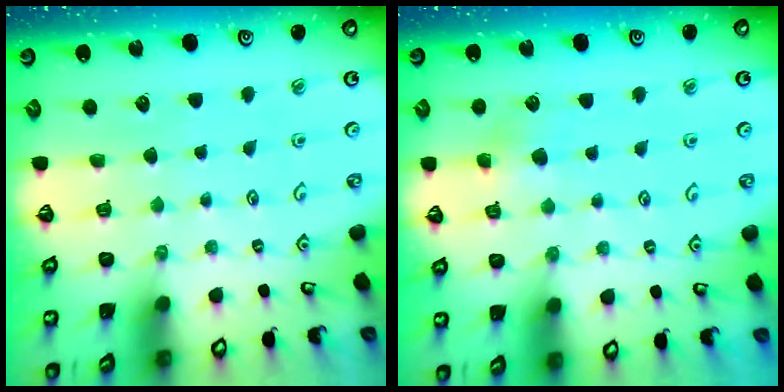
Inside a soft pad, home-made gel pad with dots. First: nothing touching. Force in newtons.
{"total": 5.7, "press": 5.7, "slide": 0.4}